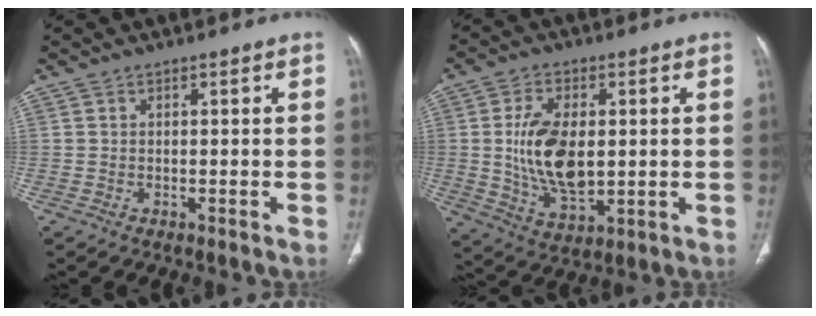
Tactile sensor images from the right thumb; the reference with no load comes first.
{"total": 13.4, "force": [0.7, 7.4, 11.2], "torque": [-0.202, -0.012, 0.023]}